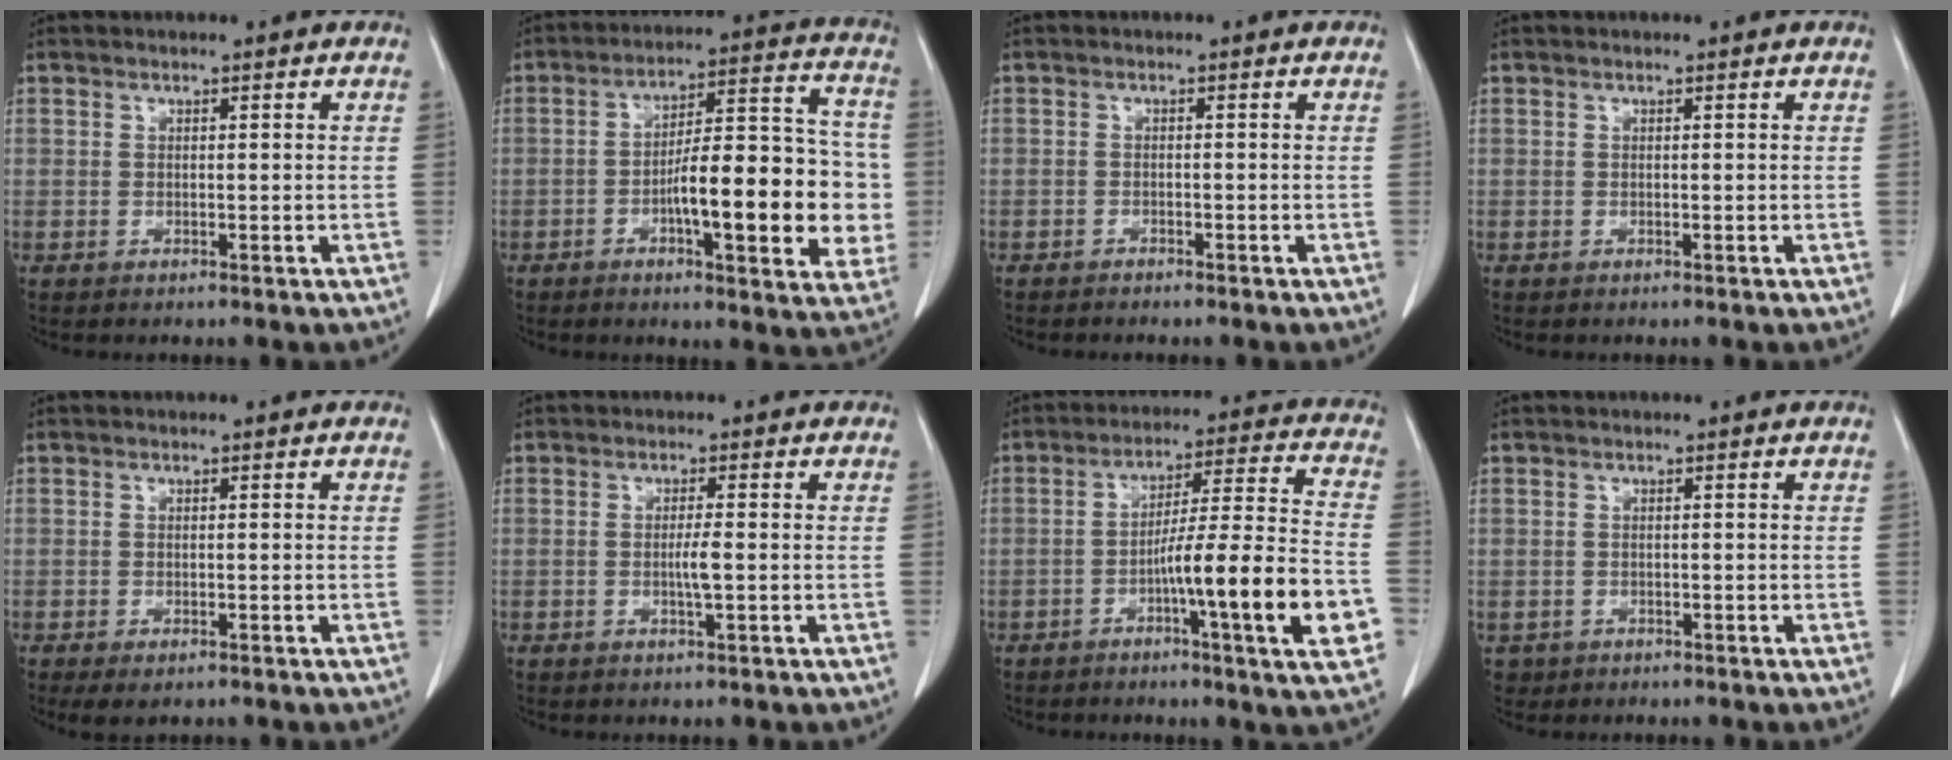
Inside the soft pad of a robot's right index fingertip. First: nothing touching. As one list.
[{"total": 17.8, "force": [-3.4, 4.7, 16.8], "torque": [-0.226, 0.027, -0.048]}, {"total": 1.4, "force": [-1.2, 0.5, 0.2], "torque": [-0.004, 0.002, -0.018]}, {"total": 0.0}, {"total": 3.0, "force": [-2.0, 1.1, 1.9], "torque": [-0.031, -0.007, -0.027]}, {"total": 2.4, "force": [-0.4, 0.0, 2.3], "torque": [-0.046, -0.002, -0.007]}, {"total": 16.1, "force": [-5.4, -0.4, 15.1], "torque": [-0.232, -0.002, -0.085]}, {"total": 1.9, "force": [-0.8, 1.7, -0.1], "torque": [-0.006, 0.005, -0.010]}]